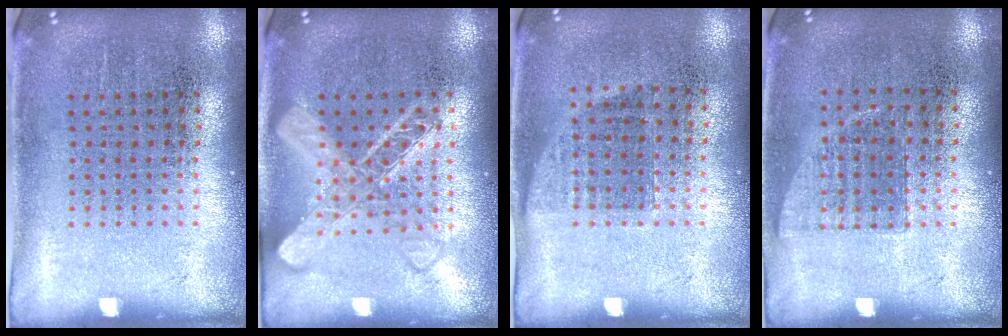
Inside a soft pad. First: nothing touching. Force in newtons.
{"total": 2.0, "press": 2.0, "slide": 0.2}
{"total": 0.8, "press": 0.7, "slide": 0.5}
{"total": 0.6, "press": 0.6, "slide": 0.2}